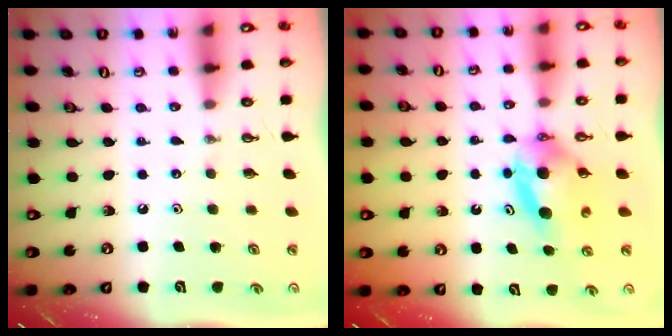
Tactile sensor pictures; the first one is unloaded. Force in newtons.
{"total": 5.9, "press": 5.6, "slide": 1.8}